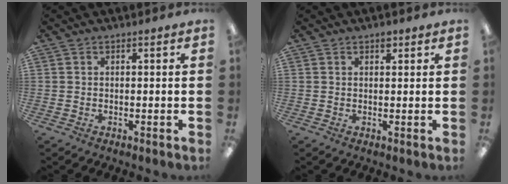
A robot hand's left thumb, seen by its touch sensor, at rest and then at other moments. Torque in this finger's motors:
{"motor_torque": [0.20, 0.21, 0.51, -0.08, 0.00]}